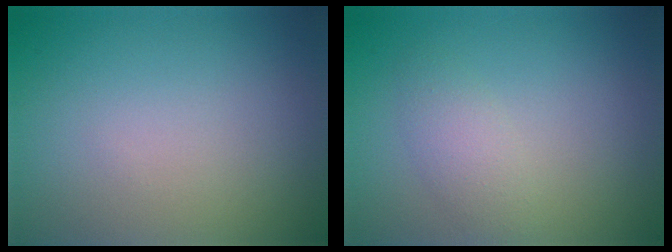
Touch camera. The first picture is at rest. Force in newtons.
{"total": 2.1, "press": 2.1, "slide": 0.1}